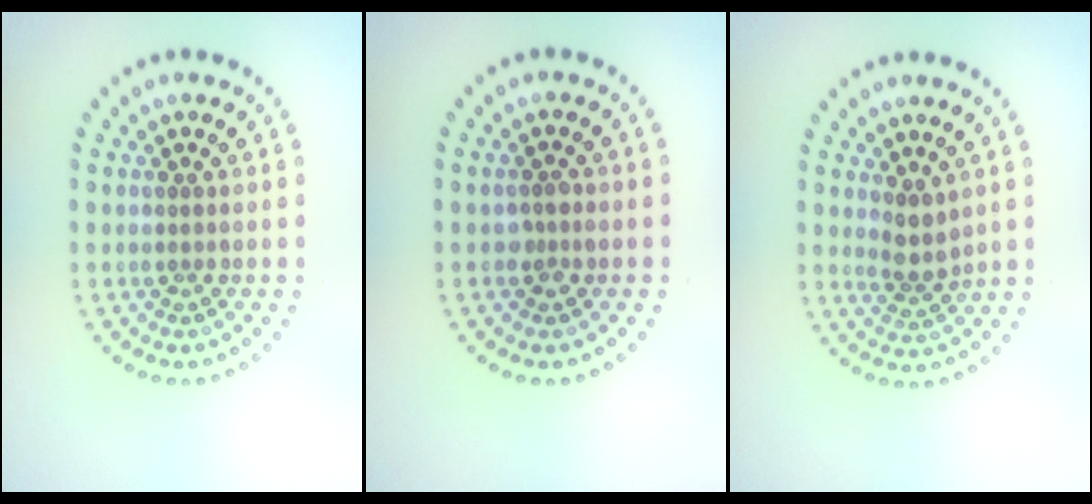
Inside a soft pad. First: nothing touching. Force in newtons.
{"total": 1.0, "press": 0.9, "slide": 0.3}
{"total": 2.1, "press": 1.7, "slide": 1.3}